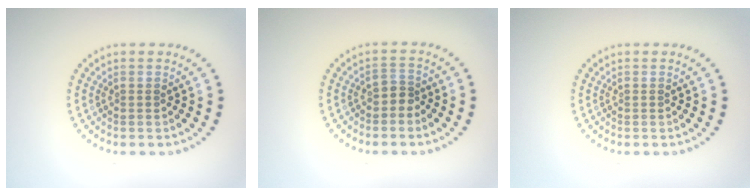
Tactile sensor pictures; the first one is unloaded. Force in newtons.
{"total": 1.4, "press": 1.1, "slide": 0.8}
{"total": 0.0}